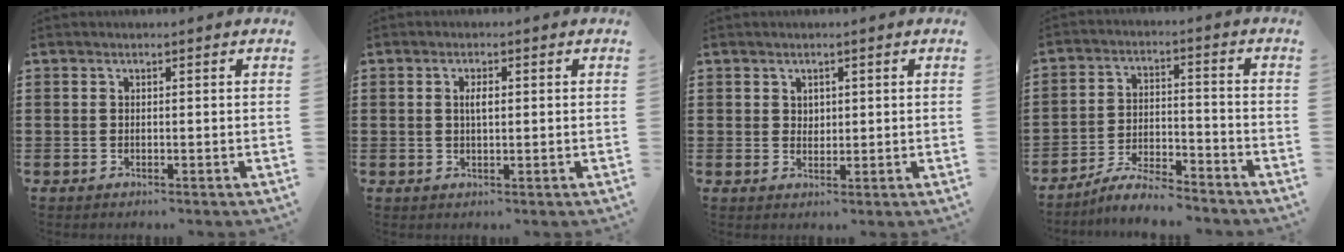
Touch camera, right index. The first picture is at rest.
{"total": 2.2, "force": [0.3, 0.7, 2.1], "torque": [-0.042, 0.004, 0.003]}
{"total": 1.5, "force": [0.9, 1.2, 0.3], "torque": [-0.009, 0.005, 0.018]}
{"total": 5.9, "force": [-5.6, 0.4, 1.8], "torque": [-0.044, 0.001, -0.110]}